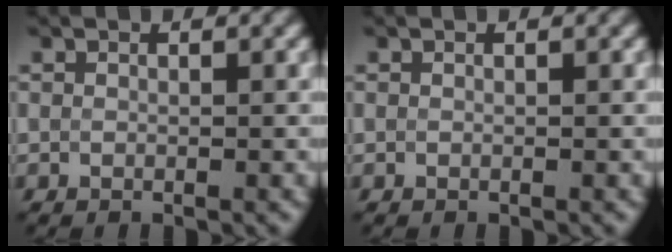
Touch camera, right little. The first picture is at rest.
{"total": 0.0}